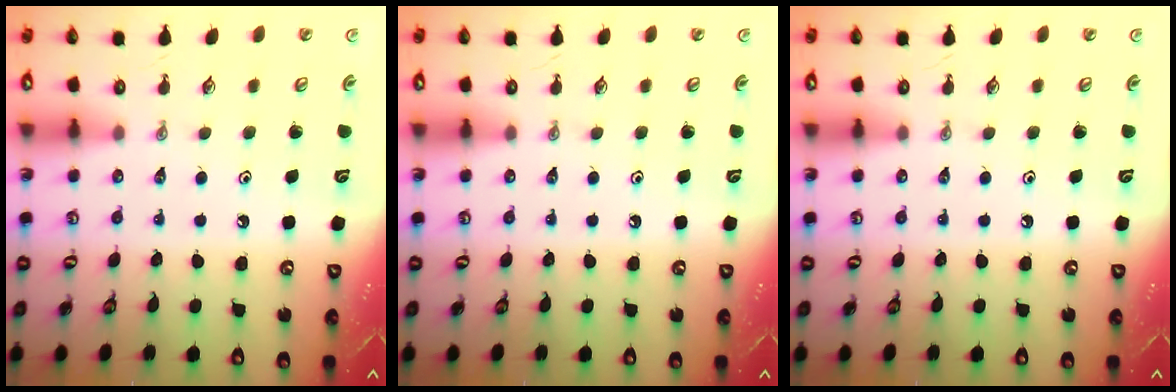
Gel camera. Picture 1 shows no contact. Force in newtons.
{"total": 0.0}
{"total": 0.0}